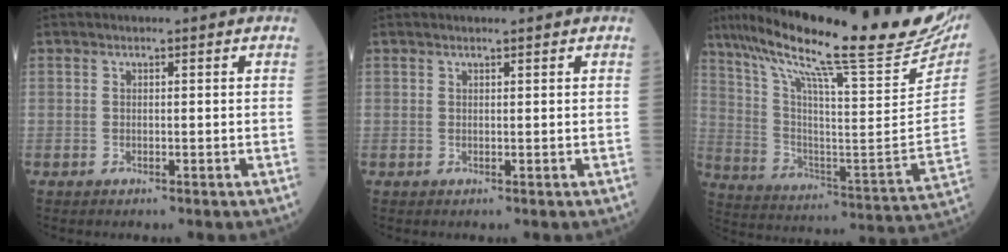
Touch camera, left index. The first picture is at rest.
{"total": 1.2, "force": [1.1, -0.1, 0.6], "torque": [-0.010, 0.008, 0.021]}
{"total": 31.4, "force": [24.7, 2.1, 19.2], "torque": [-0.330, -0.048, 0.353]}